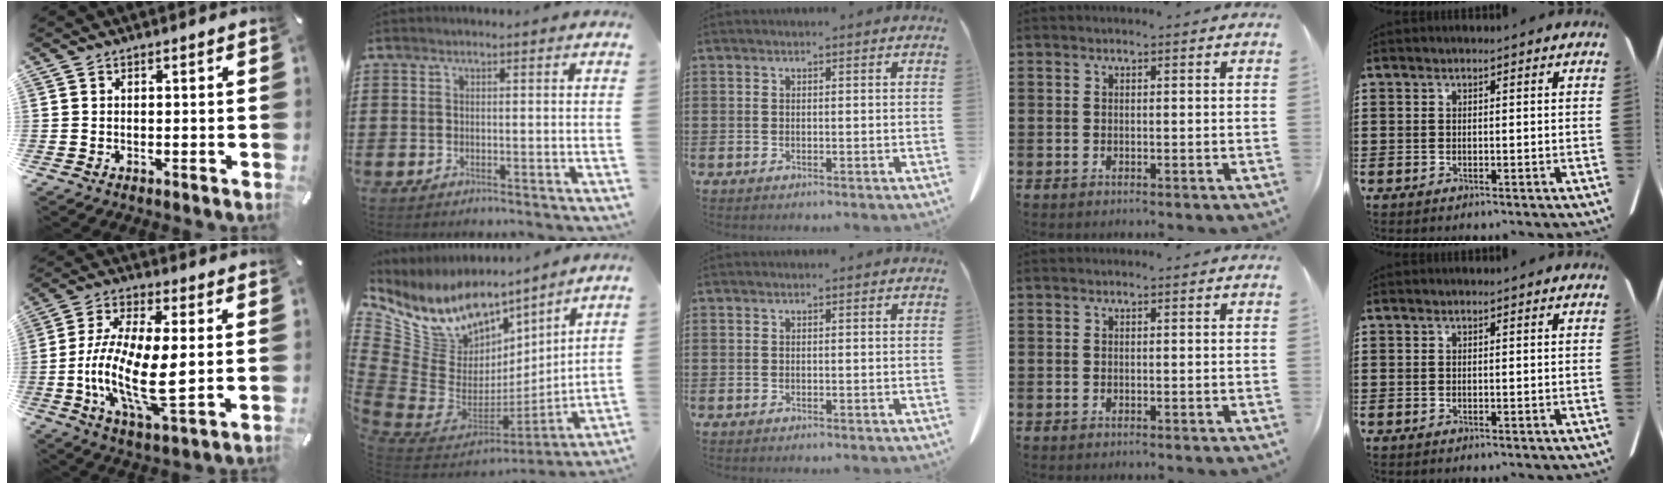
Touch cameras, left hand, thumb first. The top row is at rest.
{"thumb": {"total": 16.1, "force": [-1.2, 6.2, 14.8], "torque": [-0.316, -0.015, -0.023]}, "index": {"total": 10.6, "force": [7.1, 7.0, 3.8], "torque": [-0.137, -0.069, 0.127]}}